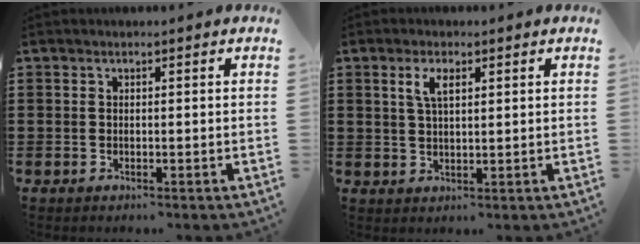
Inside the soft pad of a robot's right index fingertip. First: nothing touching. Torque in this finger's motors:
{"motor_torque": [0.35, -0.26, 0.40, 0.10]}